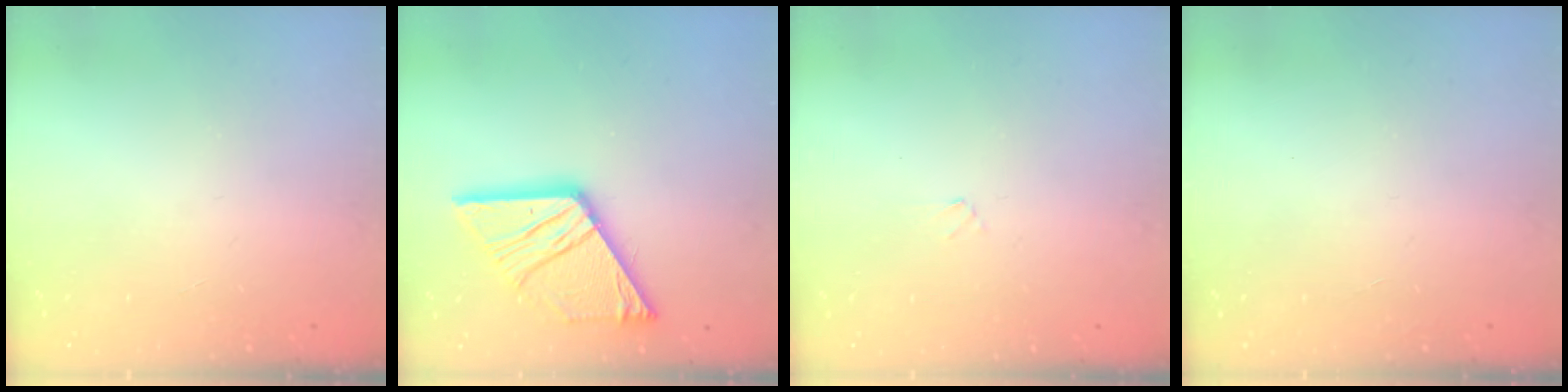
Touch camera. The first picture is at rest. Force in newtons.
{"total": 18.9, "press": 18.8, "slide": 1.9}
{"total": 0.9, "press": 0.9, "slide": 0.2}
{"total": 0.0}